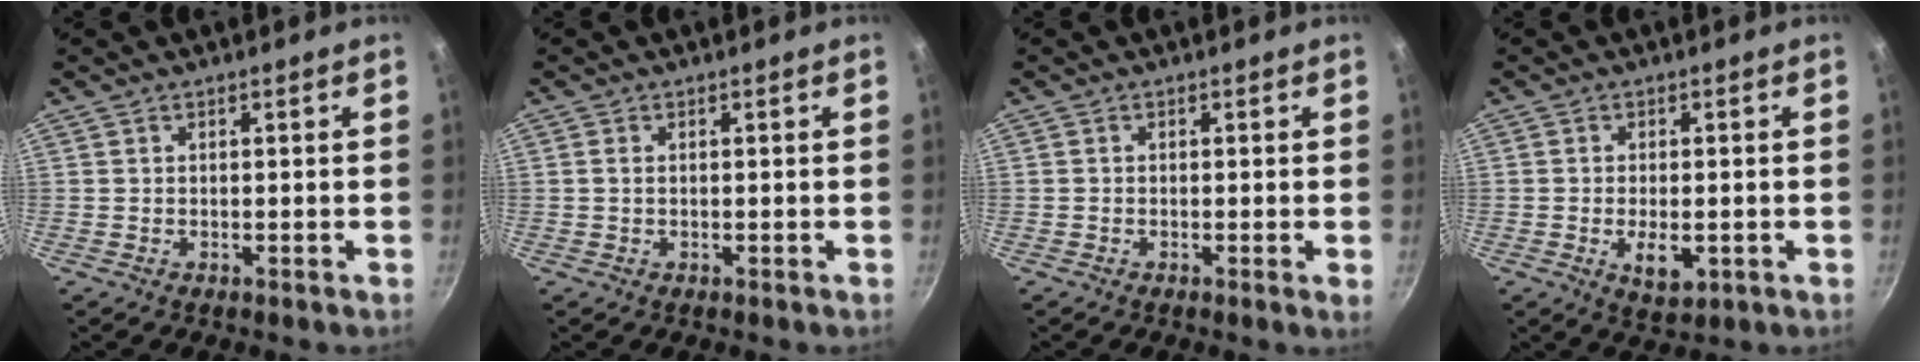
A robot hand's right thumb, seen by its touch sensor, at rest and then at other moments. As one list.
[{"total": 0.8, "force": [0.1, 0.5, 0.7], "torque": [-0.013, 0.001, 0.001]}, {"total": 1.0, "force": [-0.3, -0.1, 1.0], "torque": [-0.014, -0.003, -0.009]}, {"total": 5.5, "force": [-1.3, 2.7, 4.6], "torque": [-0.073, -0.004, -0.015]}]